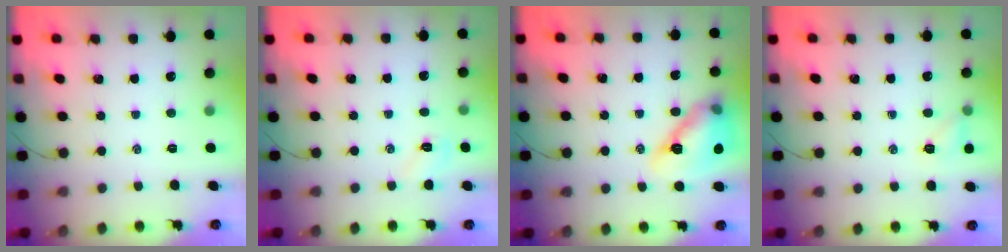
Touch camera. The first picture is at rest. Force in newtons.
{"total": 4.8, "press": 4.6, "slide": 1.1}
{"total": 15.3, "press": 14.7, "slide": 4.2}
{"total": 6.0, "press": 5.8, "slide": 1.3}